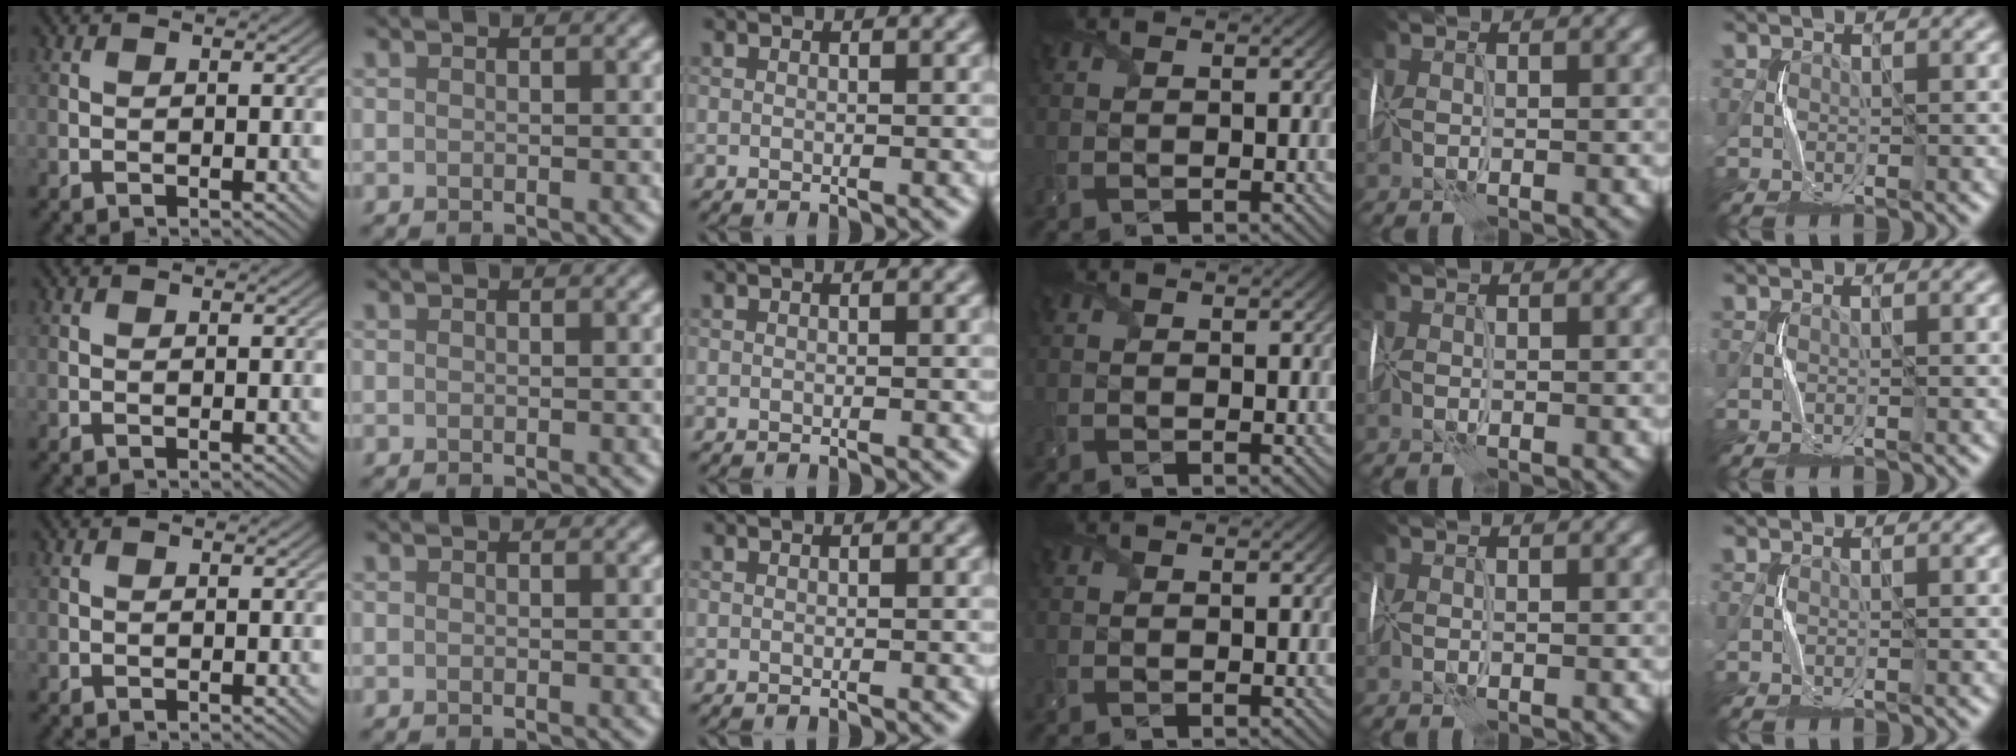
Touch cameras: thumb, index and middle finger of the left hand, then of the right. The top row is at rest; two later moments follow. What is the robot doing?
{"motion": "wrap", "object": "receipt paper"}